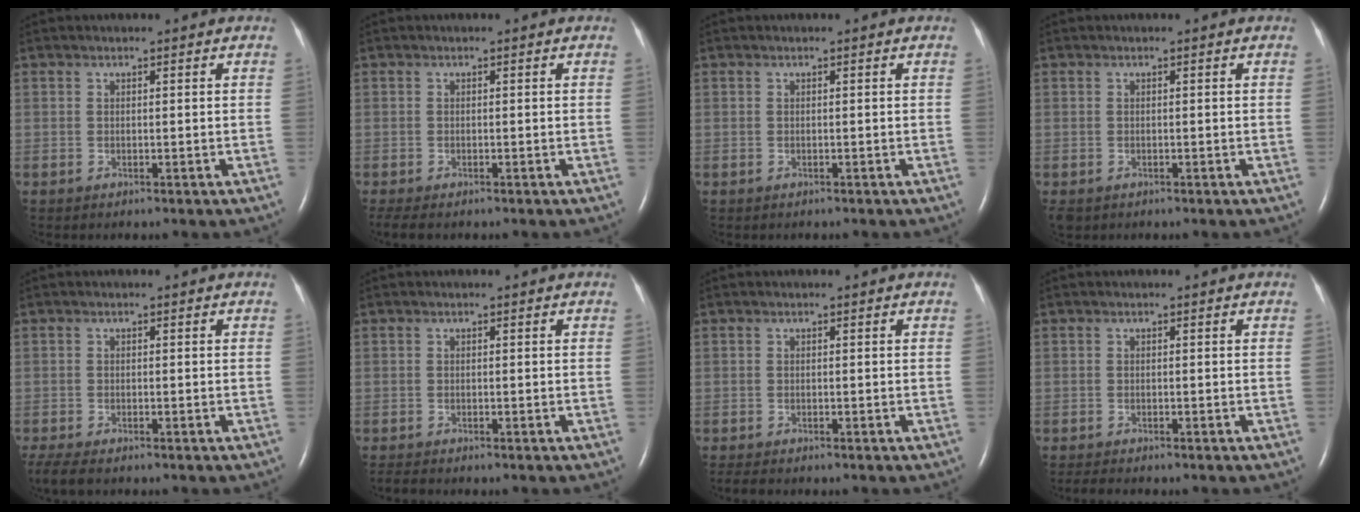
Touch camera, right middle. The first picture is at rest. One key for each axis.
{"total": 3.1, "fx": -2.3, "fy": 1.0, "fz": 1.7, "tx": -0.035, "ty": -0.012, "tz": -0.034}
{"total": 0.0}
{"total": 1.8, "fx": -1.2, "fy": 1.2, "fz": 0.7, "tx": -0.017, "ty": -0.003, "tz": -0.015}
{"total": 4.8, "fx": -3.8, "fy": 1.3, "fz": 2.6, "tx": -0.057, "ty": -0.017, "tz": -0.063}
{"total": 1.0, "fx": -1.0, "fy": 0.0, "fz": 0.3, "tx": -0.013, "ty": -0.006, "tz": -0.018}
{"total": 1.6, "fx": -1.4, "fy": 0.3, "fz": 0.7, "tx": -0.019, "ty": -0.006, "tz": -0.019}
{"total": 1.9, "fx": -1.7, "fy": 0.3, "fz": 0.8, "tx": -0.019, "ty": -0.007, "tz": -0.023}